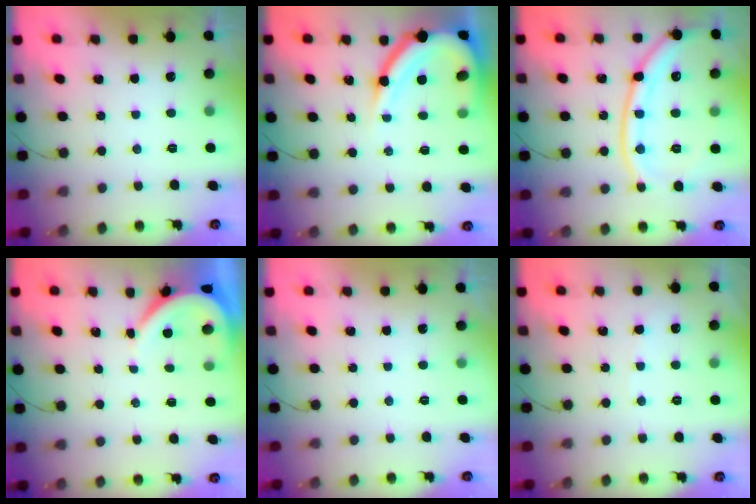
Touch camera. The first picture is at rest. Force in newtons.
{"total": 13.3, "press": 13.3, "slide": 1.2}
{"total": 16.5, "press": 16.4, "slide": 1.1}
{"total": 3.9, "press": 3.9, "slide": 0.5}
{"total": 0.0}
{"total": 2.0, "press": 2.0, "slide": 0.3}